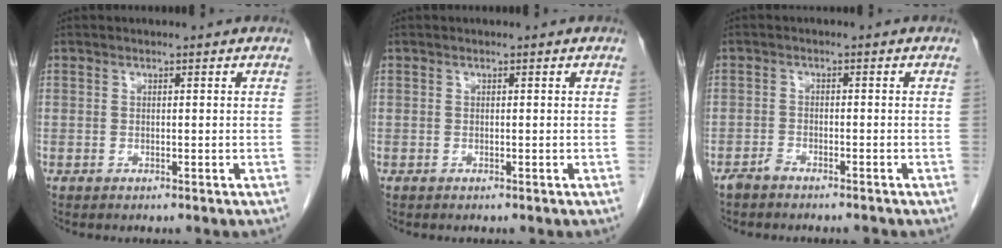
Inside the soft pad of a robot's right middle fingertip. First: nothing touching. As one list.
[{"total": 0.0}, {"total": 2.5, "force": [-2.3, 0.4, 0.7], "torque": [-0.013, -0.003, -0.039]}]